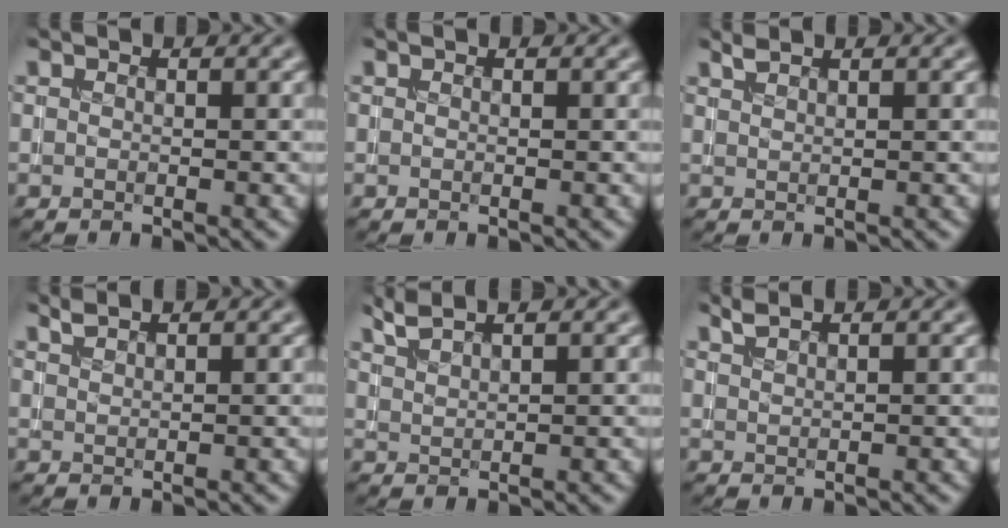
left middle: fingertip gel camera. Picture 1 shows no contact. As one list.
[{"total": 0.0}, {"total": 0.9, "force": [0.9, 0.1, 0.3], "torque": [-0.004, 0.000, 0.018]}, {"total": 1.0, "force": [1.0, 0.1, 0.3], "torque": [-0.003, 0.001, 0.021]}, {"total": 2.5, "force": [2.2, 0.5, 1.2], "torque": [-0.017, 0.011, 0.041]}, {"total": 1.3, "force": [1.2, 0.2, 0.6], "torque": [-0.008, 0.003, 0.023]}]